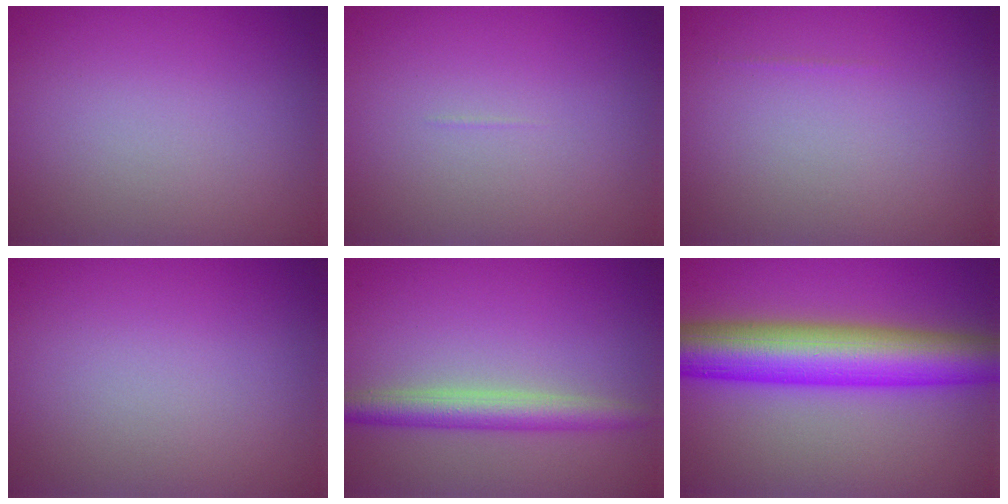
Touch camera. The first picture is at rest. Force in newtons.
{"total": 0.0}
{"total": 0.0}
{"total": 0.0}
{"total": 3.3, "press": 3.3, "slide": 0.0}
{"total": 10.3, "press": 10.3, "slide": 0.1}